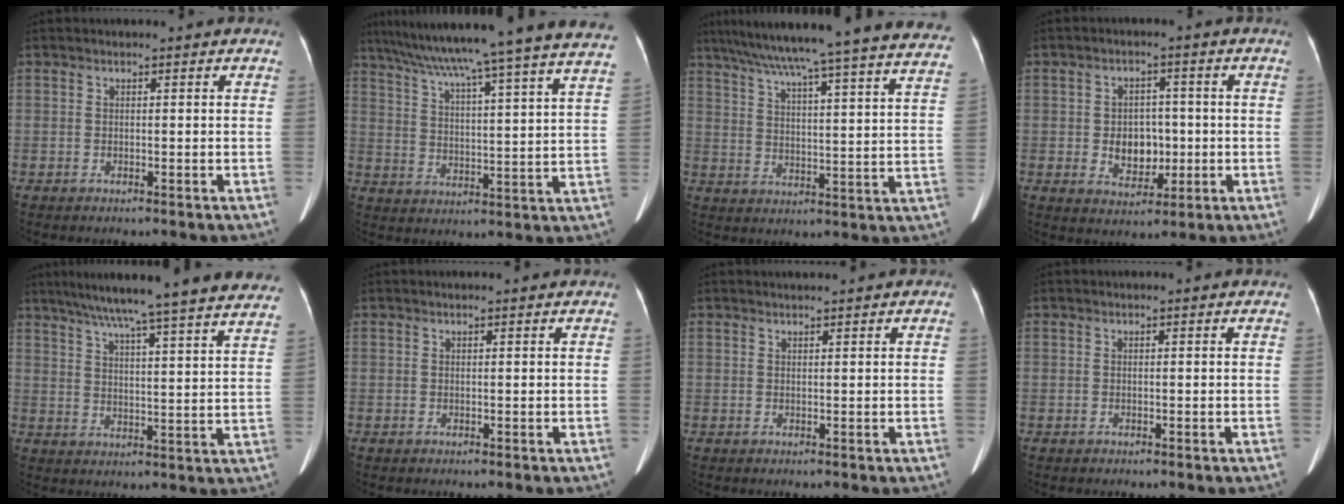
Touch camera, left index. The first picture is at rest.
{"total": 30.5, "force": [26.8, -1.4, 14.6], "torque": [-0.242, -0.043, 0.350]}
{"total": 35.0, "force": [31.7, 0.7, 14.9], "torque": [-0.221, -0.062, 0.395]}
{"total": 5.8, "force": [-0.6, 4.2, 3.9], "torque": [-0.066, 0.005, -0.001]}
{"total": 28.2, "force": [25.1, 0.4, 12.8], "torque": [-0.205, -0.027, 0.315]}
{"total": 0.8, "force": [0.7, 0.1, 0.2], "torque": [-0.009, 0.007, 0.008]}
{"total": 1.7, "force": [1.4, 0.2, 0.9], "torque": [-0.009, 0.018, 0.021]}
{"total": 0.0}